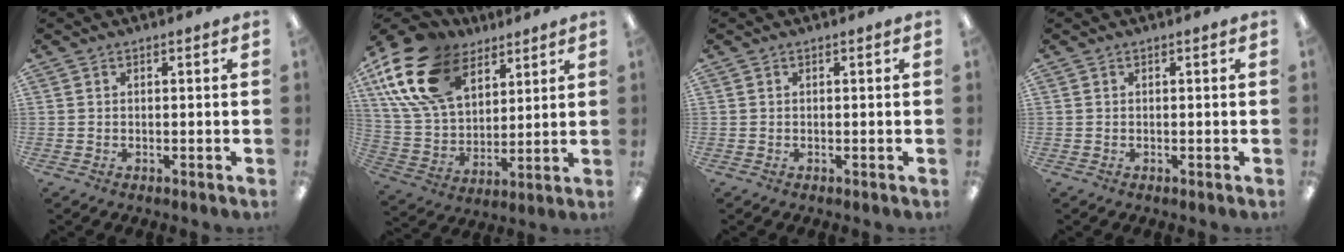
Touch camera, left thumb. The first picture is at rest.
{"total": 21.3, "force": [11.4, 13.2, 12.3], "torque": [-0.269, -0.041, 0.207]}
{"total": 0.0}
{"total": 0.0}